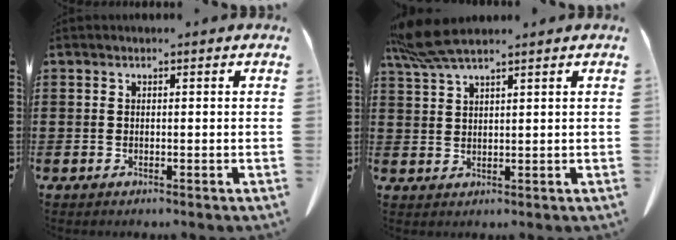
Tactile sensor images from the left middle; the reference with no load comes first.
{"total": 5.7, "force": [4.6, 0.5, 3.4], "torque": [-0.078, -0.006, 0.087]}